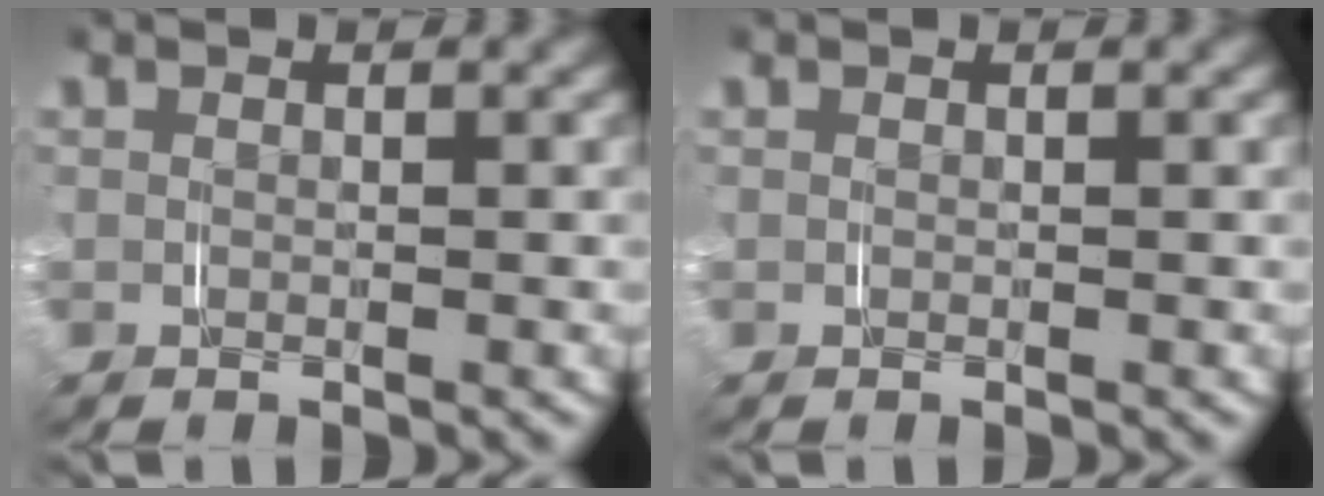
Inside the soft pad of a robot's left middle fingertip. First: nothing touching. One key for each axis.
{"total": 0.0}